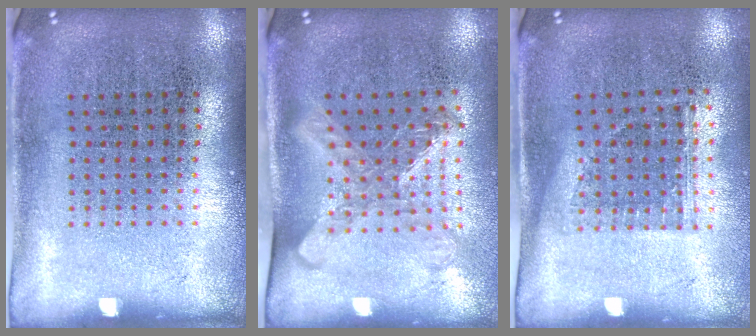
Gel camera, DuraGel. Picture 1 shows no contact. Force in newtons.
{"total": 1.6, "press": 1.3, "slide": 0.9}
{"total": 1.1, "press": 0.9, "slide": 0.7}